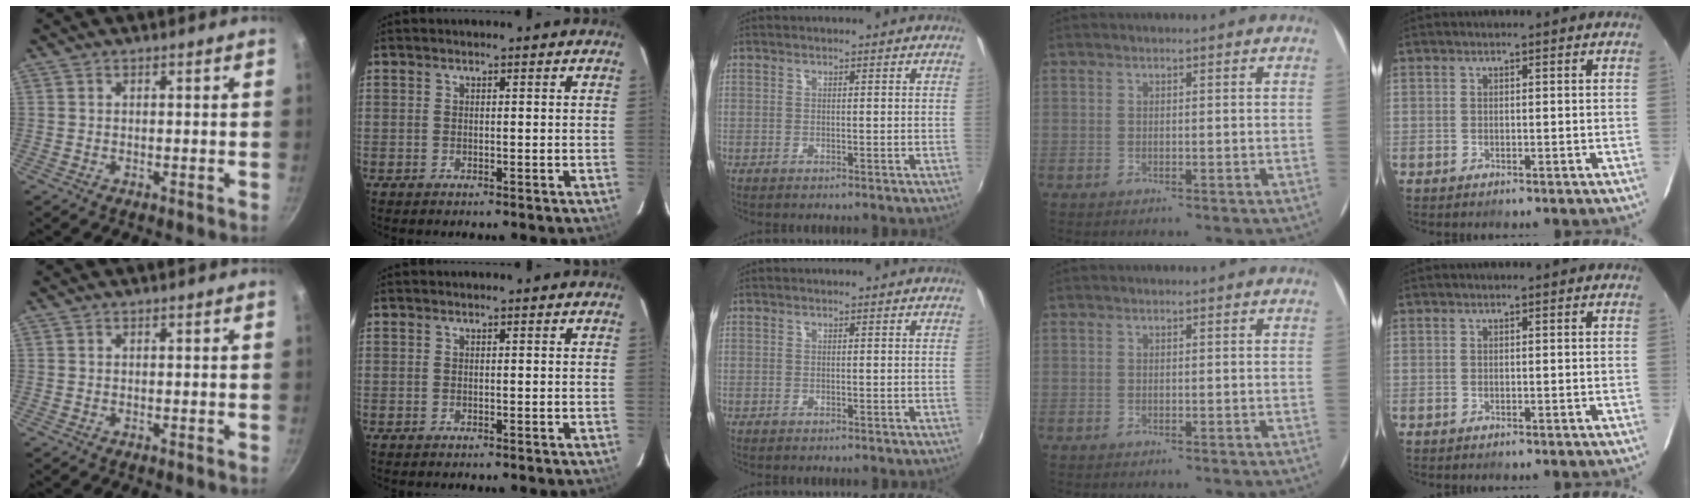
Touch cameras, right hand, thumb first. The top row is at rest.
{}